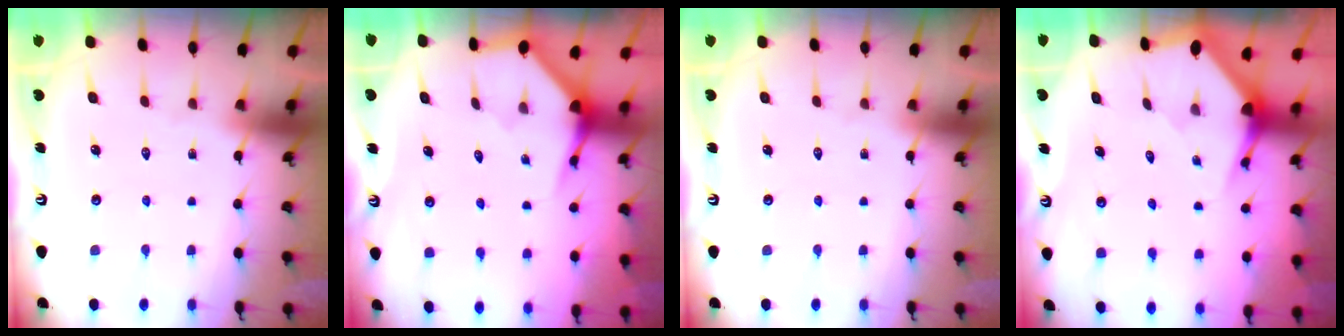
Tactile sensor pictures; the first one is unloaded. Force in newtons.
{"total": 4.0, "press": 4.0, "slide": 0.3}
{"total": 0.0}
{"total": 2.9, "press": 2.9, "slide": 0.2}